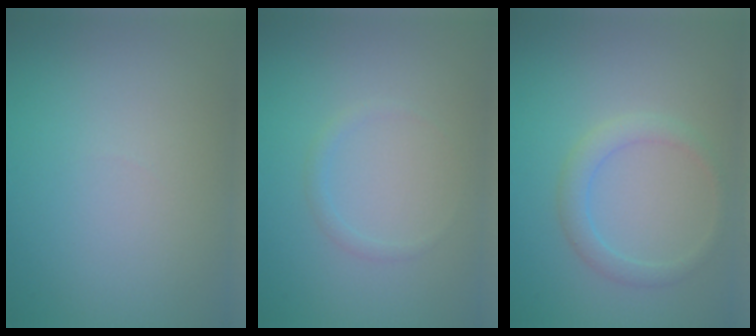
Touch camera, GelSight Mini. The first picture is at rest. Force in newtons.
{"total": 0.8, "press": 0.8, "slide": 0.0}
{"total": 2.0, "press": 2.0, "slide": 0.3}